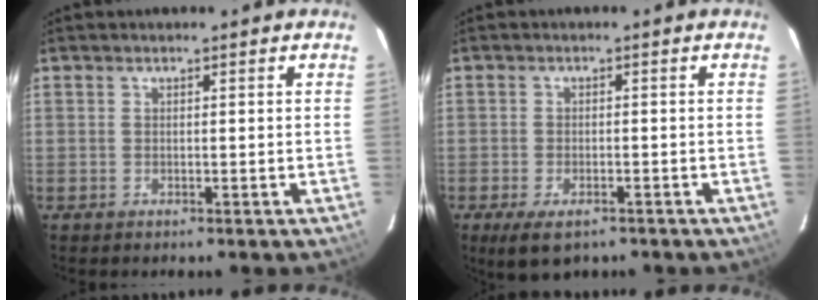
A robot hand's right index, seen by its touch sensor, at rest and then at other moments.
{"total": 6.0, "force": [-3.9, 2.6, 3.7], "torque": [-0.084, -0.022, -0.065]}